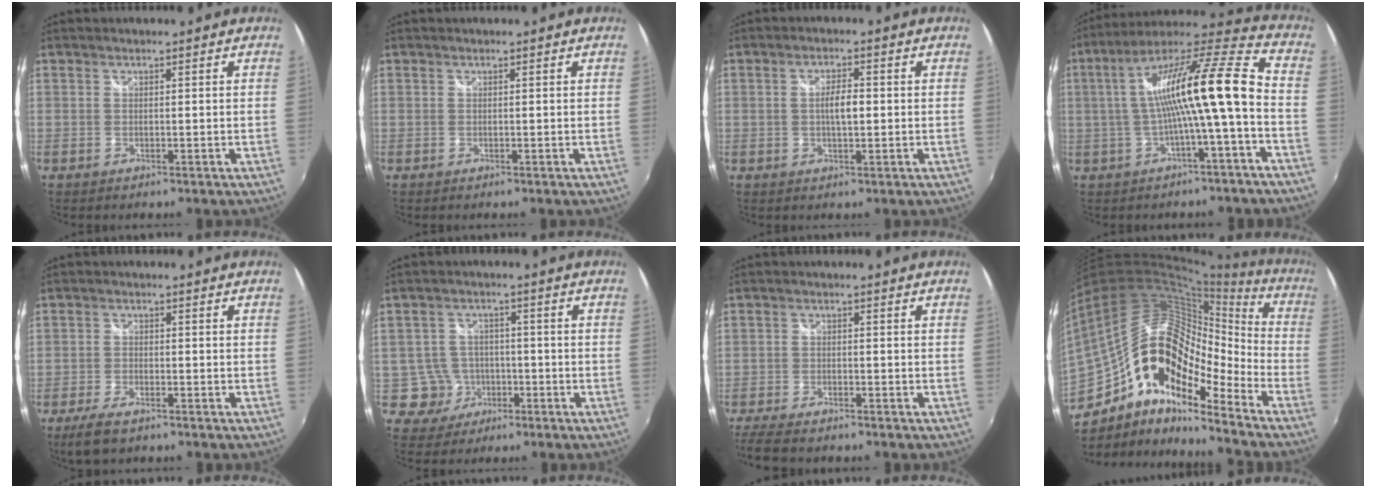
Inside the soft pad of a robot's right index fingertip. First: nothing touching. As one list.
[{"total": 0.0}, {"total": 3.8, "force": [0.0, 1.3, 3.6], "torque": [-0.063, 0.002, -0.001]}, {"total": 17.1, "force": [-1.9, 0.9, 17.0], "torque": [-0.298, 0.016, -0.030]}, {"total": 5.5, "force": [-3.9, 1.9, 3.3], "torque": [-0.088, -0.014, -0.074]}, {"total": 6.0, "force": [-2.3, 5.5, 0.3], "torque": [-0.021, 0.021, -0.033]}, {"total": 8.0, "force": [-6.8, 1.9, 3.8], "torque": [-0.099, -0.029, -0.122]}, {"total": 21.7, "force": [-8.6, 10.9, 16.6], "torque": [-0.285, -0.015, -0.173]}]